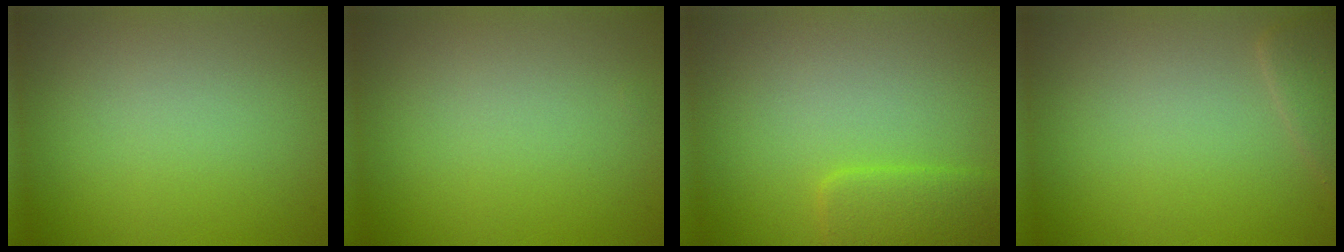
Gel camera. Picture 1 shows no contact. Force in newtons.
{"total": 0.0}
{"total": 2.9, "press": 2.9, "slide": 0.1}
{"total": 1.6, "press": 1.6, "slide": 0.1}